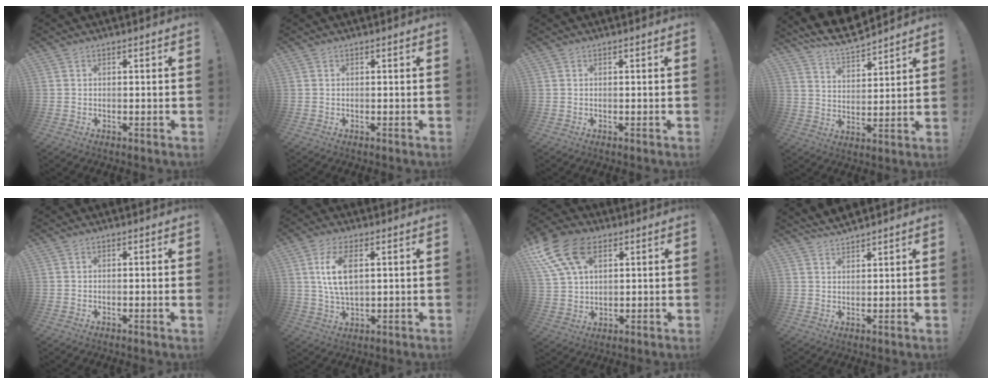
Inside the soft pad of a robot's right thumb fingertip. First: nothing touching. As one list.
[{"total": 0.0}, {"total": 0.0}, {"total": 9.9, "force": [9.0, 2.4, 3.2], "torque": [-0.073, -0.071, 0.166]}, {"total": 0.8, "force": [0.1, -0.4, 0.6], "torque": [-0.012, -0.001, 0.002]}, {"total": 10.4, "force": [2.7, 5.0, 8.7], "torque": [-0.161, -0.007, 0.046]}, {"total": 17.2, "force": [7.5, 11.3, 10.6], "torque": [-0.200, -0.029, 0.140]}, {"total": 4.1, "force": [3.8, 0.9, 1.1], "torque": [-0.019, -0.022, 0.073]}]